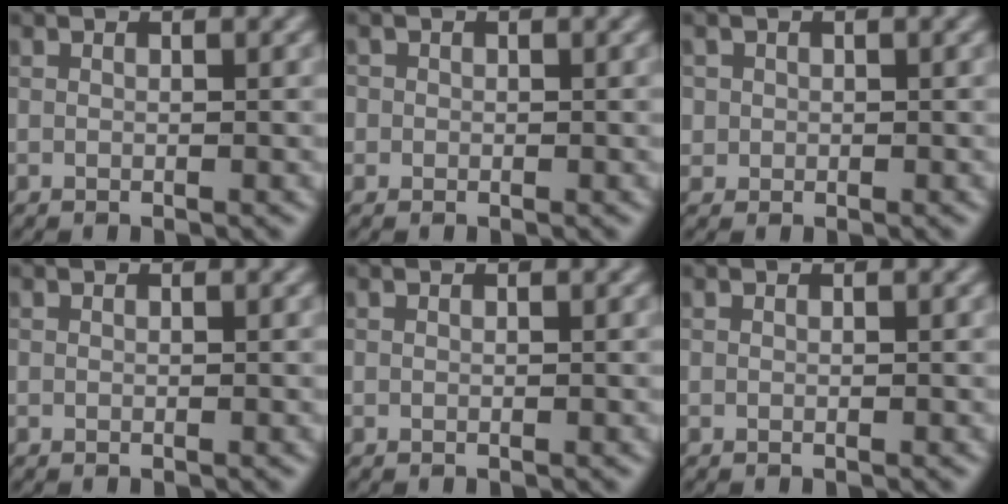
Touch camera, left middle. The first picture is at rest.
{"total": 0.8, "force": [0.1, 0.8, 0.1], "torque": [0.006, -0.003, -0.003]}
{"total": 1.0, "force": [0.1, 0.9, 0.0], "torque": [0.010, -0.003, 0.003]}
{"total": 0.0}
{"total": 0.0}
{"total": 0.0}